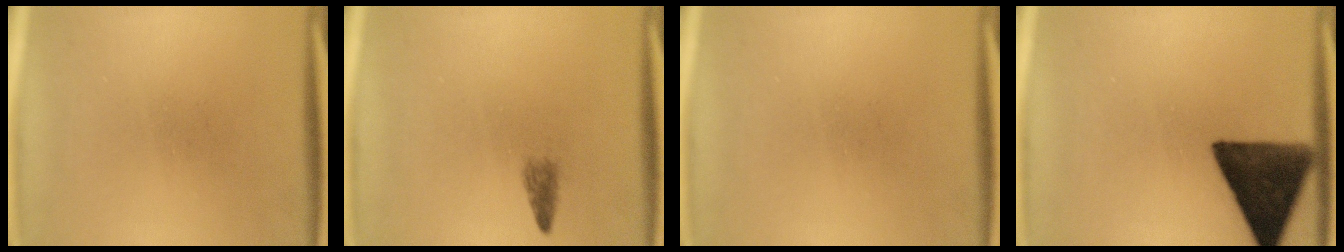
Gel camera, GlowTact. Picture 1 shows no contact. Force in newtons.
{"total": 1.4}
{"total": 0.0}
{"total": 14.2}